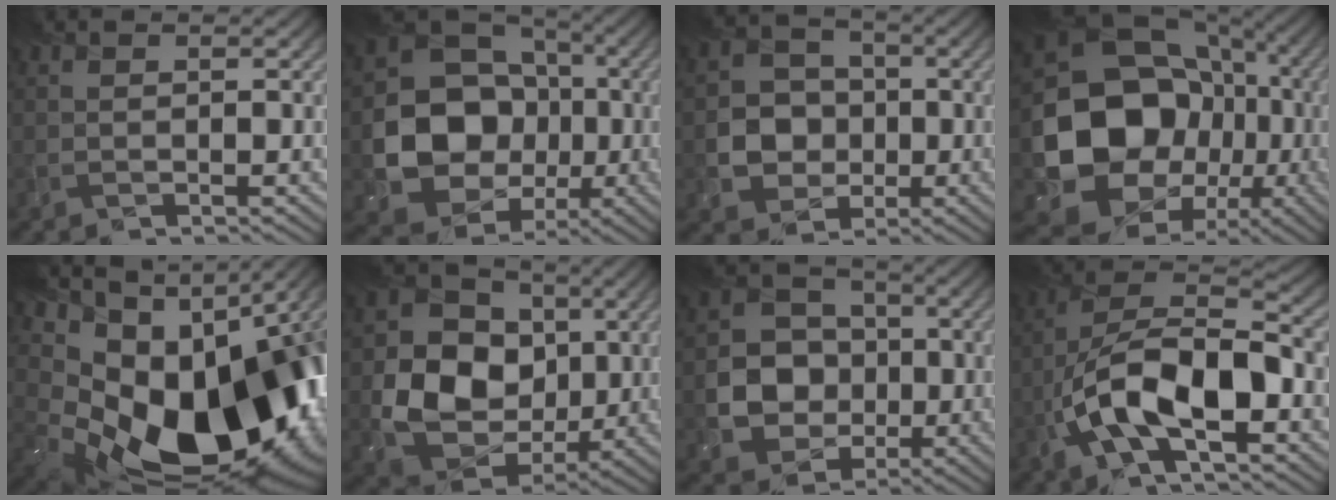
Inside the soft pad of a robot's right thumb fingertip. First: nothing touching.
{"total": 13.9, "force": [-1.5, 12.2, 6.6], "torque": [-0.132, -0.036, -0.025]}
{"total": 6.7, "force": [-0.8, 6.3, 2.2], "torque": [-0.043, -0.005, -0.030]}
{"total": 19.2, "force": [-2.5, 16.3, 9.8], "torque": [-0.208, -0.040, -0.031]}
{"total": 20.8, "force": [-1.4, 14.4, 14.9], "torque": [-0.264, -0.062, 0.026]}
{"total": 12.9, "force": [0.6, 11.0, 6.7], "torque": [-0.144, -0.016, 0.011]}
{"total": 8.8, "force": [-1.1, 7.8, 3.8], "torque": [-0.084, -0.012, -0.038]}
{"total": 12.5, "force": [-4.7, 5.5, 10.2], "torque": [-0.205, -0.002, -0.092]}